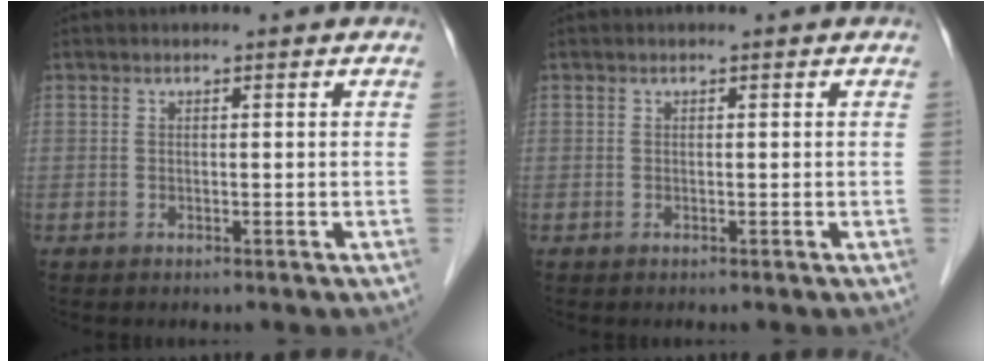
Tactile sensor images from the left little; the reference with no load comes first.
{"total": 0.0}